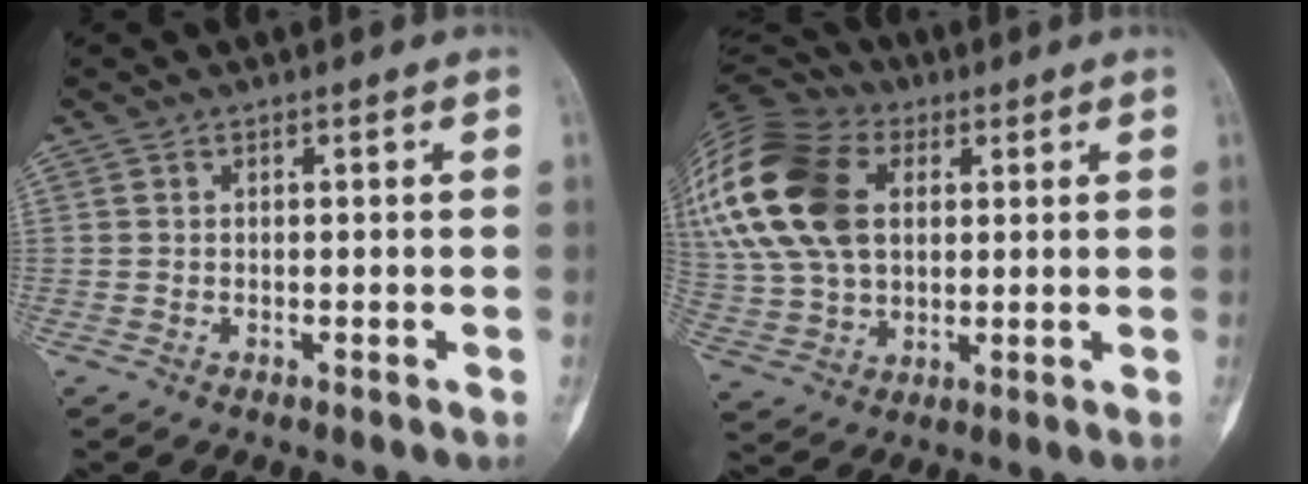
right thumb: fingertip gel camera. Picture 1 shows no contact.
{"total": 28.4, "force": [8.0, 19.2, 19.4], "torque": [-0.454, 0.042, 0.155]}